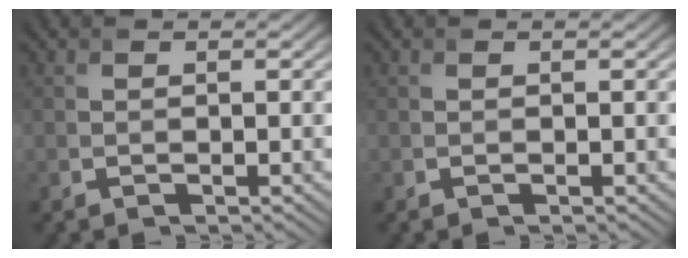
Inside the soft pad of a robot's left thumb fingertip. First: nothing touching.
{"total": 0.0}